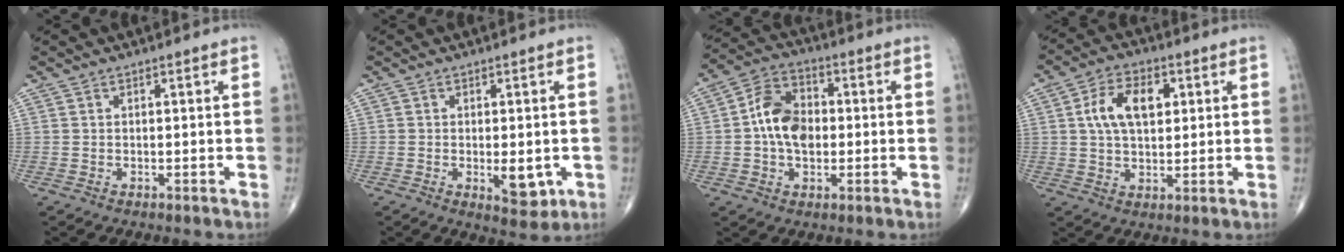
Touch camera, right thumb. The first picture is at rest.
{"total": 5.4, "force": [-1.1, 2.5, 4.7], "torque": [-0.049, -0.009, -0.009]}
{"total": 10.3, "force": [-0.2, 7.0, 7.5], "torque": [-0.117, 0.022, -0.013]}
{"total": 10.1, "force": [2.4, 6.0, 7.8], "torque": [-0.126, 0.006, 0.040]}